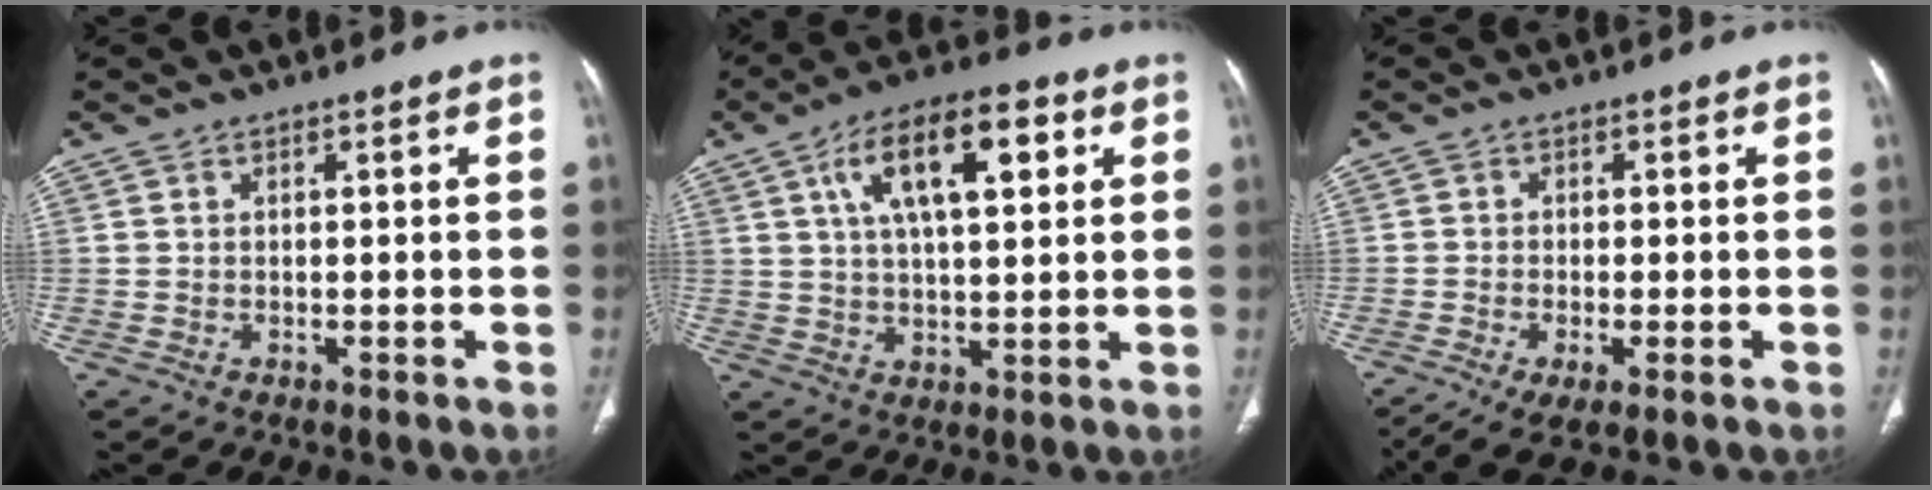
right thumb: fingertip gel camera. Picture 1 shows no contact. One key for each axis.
{"total": 14.6, "fx": 5.4, "fy": 6.1, "fz": 12.1, "tx": -0.187, "ty": 0.003, "tz": 0.086}
{"total": 6.3, "fx": -3.5, "fy": 1.6, "fz": 5.0, "tx": -0.098, "ty": -0.005, "tz": -0.064}